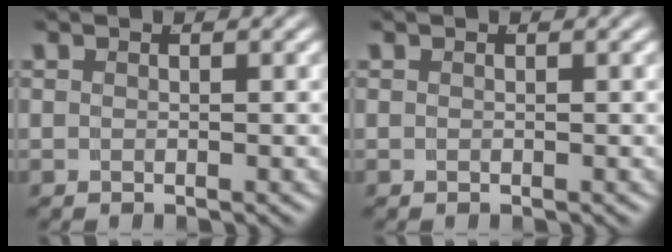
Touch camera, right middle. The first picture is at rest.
{"total": 0.0}